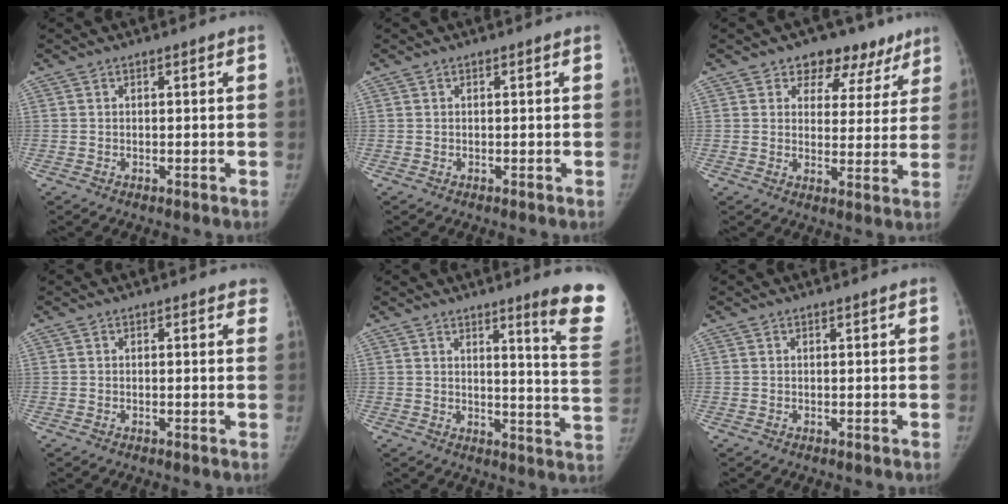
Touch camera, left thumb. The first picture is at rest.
{"total": 0.0}
{"total": 10.3, "force": [7.1, 6.9, 2.8], "torque": [0.025, -0.027, 0.082]}
{"total": 2.3, "force": [1.9, 0.9, 0.9], "torque": [0.010, -0.003, 0.008]}
{"total": 12.9, "force": [8.9, 0.2, 9.3], "torque": [-0.098, -0.074, 0.102]}
{"total": 0.0}